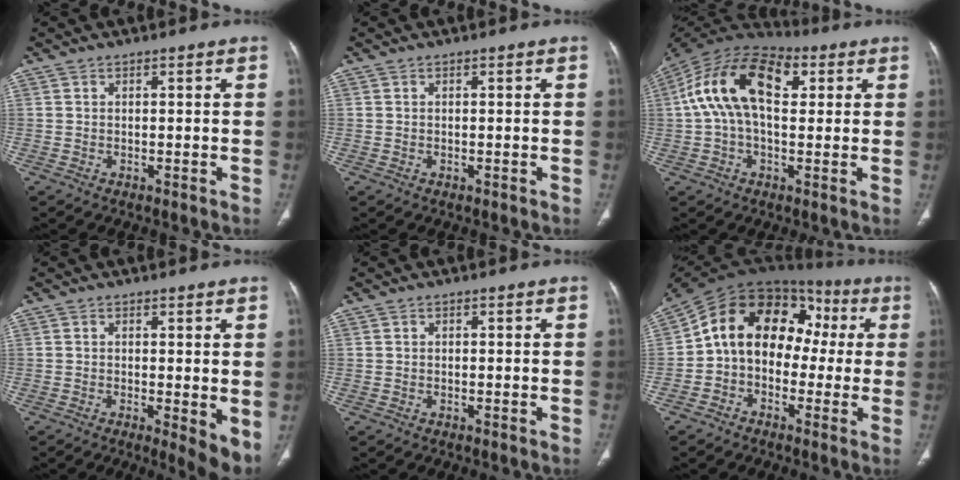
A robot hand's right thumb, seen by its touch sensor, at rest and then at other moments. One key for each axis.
{"total": 0.0}
{"total": 17.1, "fx": 3.7, "fy": 9.5, "fz": 13.7, "tx": -0.248, "ty": 0.039, "tz": 0.056}
{"total": 6.0, "fx": -0.5, "fy": 1.8, "fz": 5.6, "tx": -0.078, "ty": -0.018, "tz": -0.007}
{"total": 0.0}
{"total": 16.3, "fx": 0.4, "fy": 12.0, "fz": 10.9, "tx": -0.131, "ty": 0.060, "tz": -0.009}